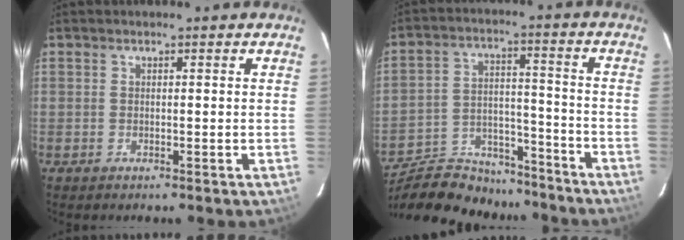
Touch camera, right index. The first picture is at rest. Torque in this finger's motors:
{"motor_torque": [-0.37, -0.56, -0.19, -0.11]}